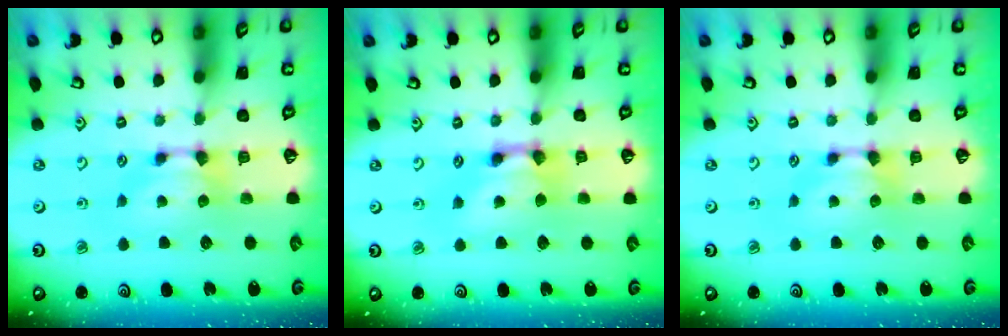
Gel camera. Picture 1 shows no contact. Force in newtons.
{"total": 3.0, "press": 3.0, "slide": 0.2}
{"total": 0.0}